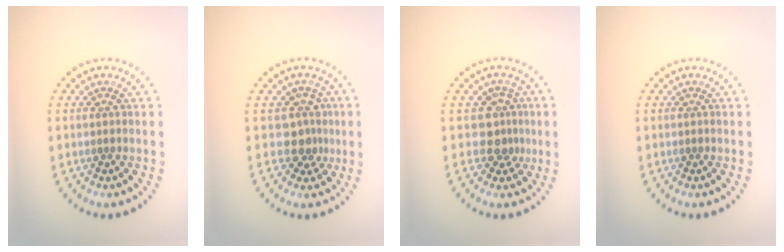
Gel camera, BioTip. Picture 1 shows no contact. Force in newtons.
{"total": 2.4, "press": 1.9, "slide": 1.5}
{"total": 2.5, "press": 1.8, "slide": 1.7}
{"total": 0.0}